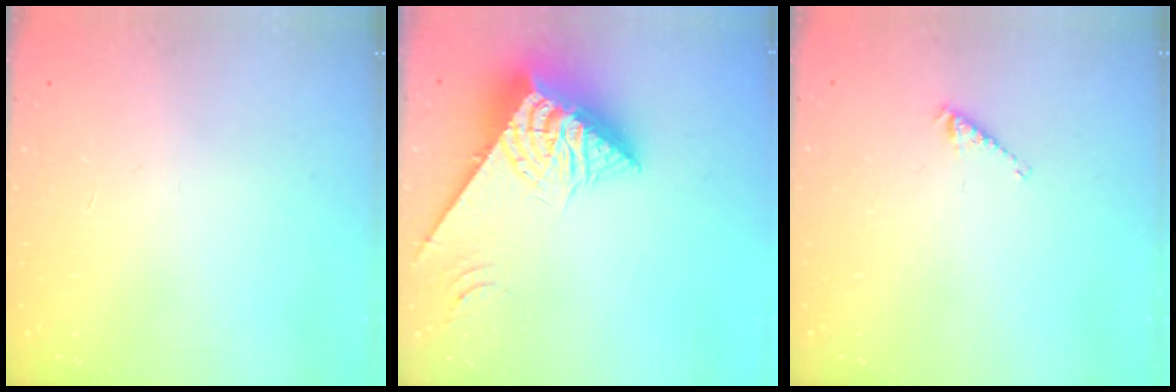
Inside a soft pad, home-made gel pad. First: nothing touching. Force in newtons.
{"total": 7.2, "press": 7.2, "slide": 0.6}
{"total": 2.9, "press": 2.9, "slide": 0.5}